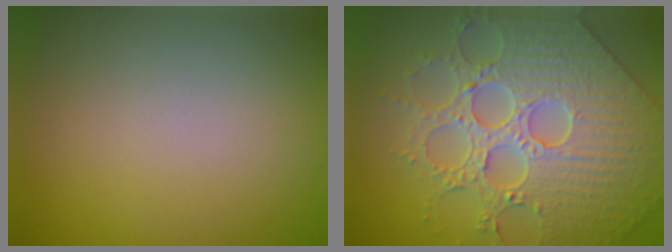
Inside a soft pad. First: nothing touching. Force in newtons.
{"total": 6.7, "press": 6.0, "slide": 2.9}